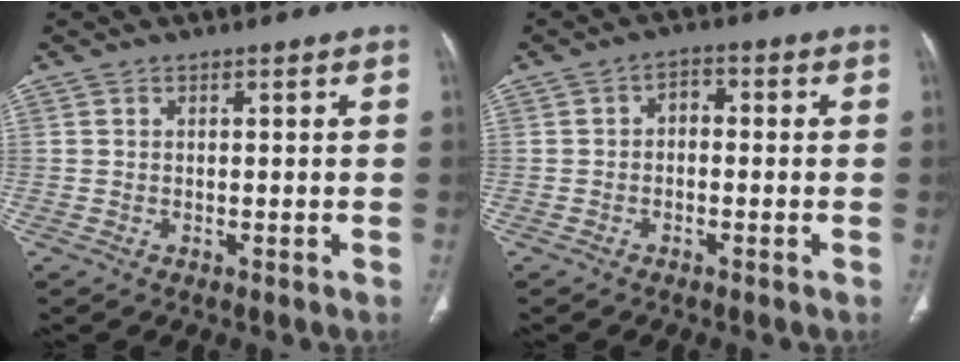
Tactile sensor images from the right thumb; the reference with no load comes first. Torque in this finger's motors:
{"motor_torque": [-0.12, -0.31, 0.15, 0.39, 0.10]}